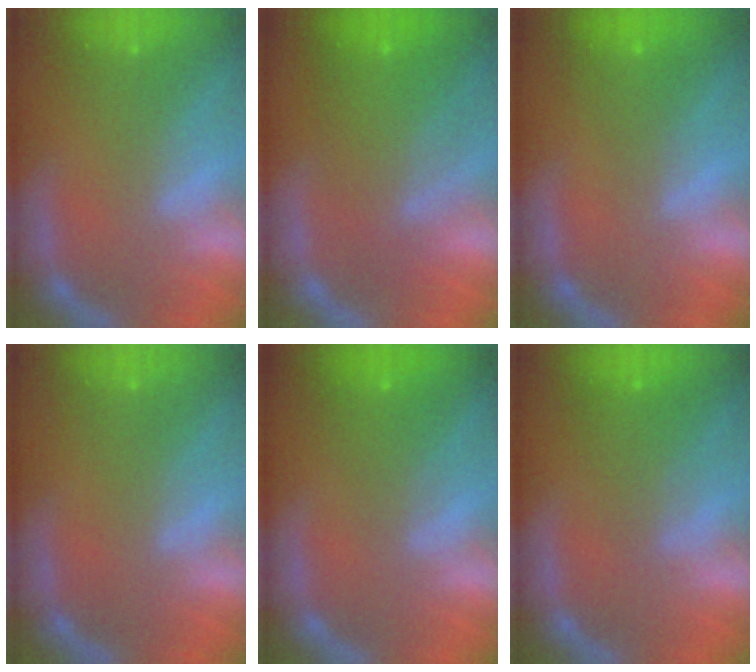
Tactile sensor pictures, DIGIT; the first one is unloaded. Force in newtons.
{"total": 7.0}
{"total": 1.5}
{"total": 0.0}
{"total": 2.4}
{"total": 2.9}